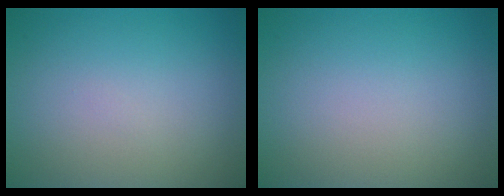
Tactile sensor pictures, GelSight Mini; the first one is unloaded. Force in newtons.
{"total": 0.0}